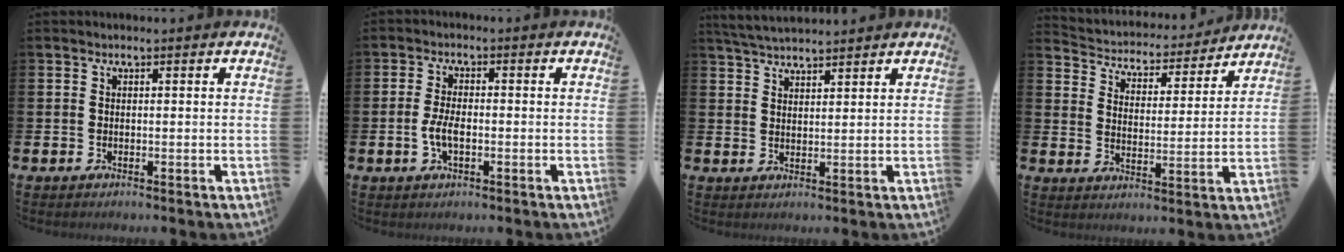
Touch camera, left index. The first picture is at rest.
{"total": 3.4, "force": [-0.8, 1.5, 2.9], "torque": [-0.049, 0.003, -0.015]}
{"total": 4.0, "force": [3.9, 0.4, 0.8], "torque": [-0.020, -0.016, 0.071]}
{"total": 4.4, "force": [4.2, 1.5, 0.1], "torque": [-0.025, -0.044, 0.063]}